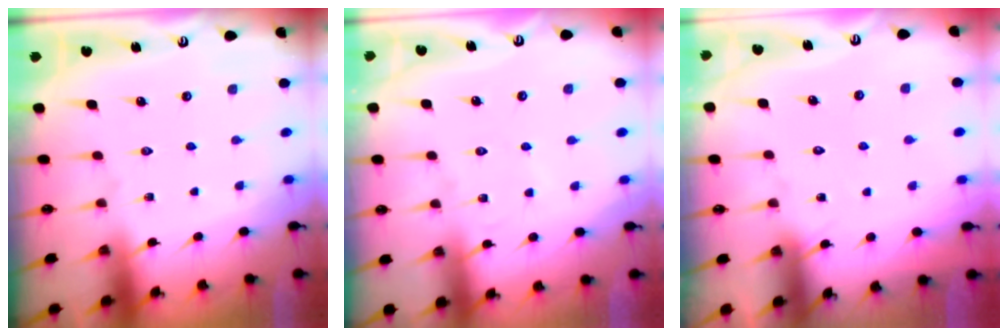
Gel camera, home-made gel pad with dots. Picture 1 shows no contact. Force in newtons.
{"total": 3.4, "press": 3.4, "slide": 0.4}
{"total": 3.4, "press": 3.4, "slide": 0.3}